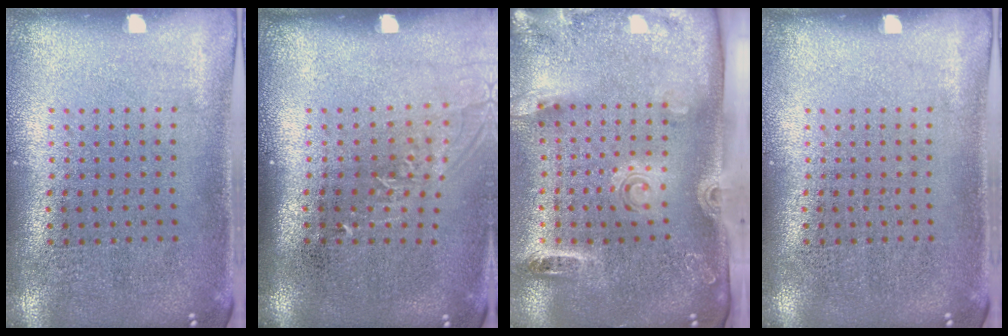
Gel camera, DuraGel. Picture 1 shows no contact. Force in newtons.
{"total": 1.2, "press": 1.0, "slide": 0.7}
{"total": 2.8, "press": 2.0, "slide": 2.0}
{"total": 0.0}